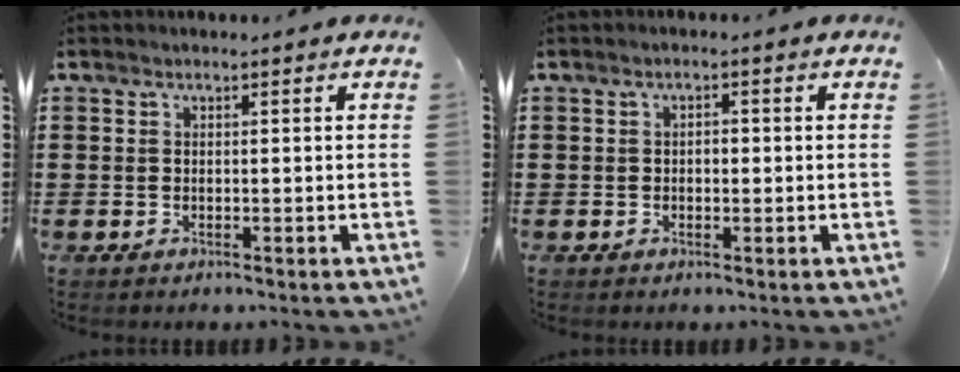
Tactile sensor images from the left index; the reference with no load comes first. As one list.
[{"total": 1.3, "force": [-0.1, 0.7, 1.2], "torque": [-0.022, 0.004, -0.003]}]